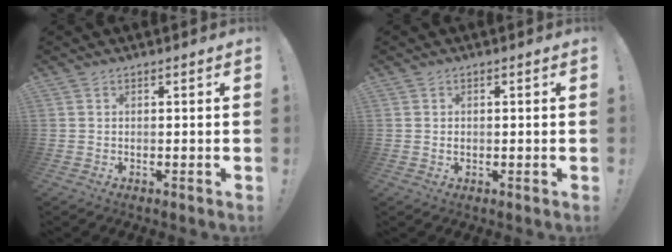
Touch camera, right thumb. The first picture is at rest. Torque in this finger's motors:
{"motor_torque": [0.02, -0.16, -0.08, 0.13, -0.02]}